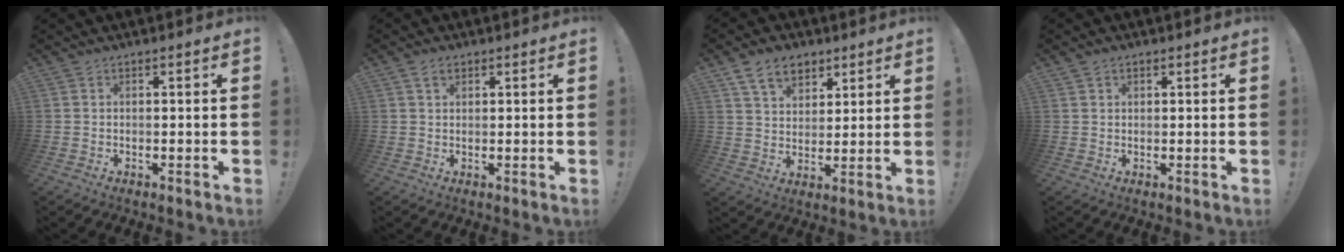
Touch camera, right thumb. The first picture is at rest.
{"total": 2.5, "force": [1.4, 1.6, 1.3], "torque": [-0.011, -0.003, 0.024]}
{"total": 10.6, "force": [6.4, 7.1, 4.6], "torque": [-0.066, -0.029, 0.122]}
{"total": 1.4, "force": [0.9, 1.1, 0.3], "torque": [0.002, -0.003, 0.015]}